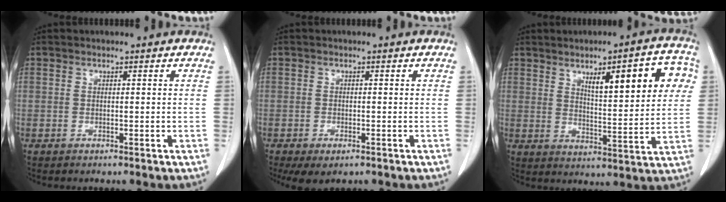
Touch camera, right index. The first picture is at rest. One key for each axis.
{"total": 3.5, "fx": -2.1, "fy": 1.5, "fz": 2.4, "tx": -0.040, "ty": -0.009, "tz": -0.025}
{"total": 13.5, "fx": 5.2, "fy": 3.0, "fz": 12.1, "tx": -0.160, "ty": 0.015, "tz": 0.074}